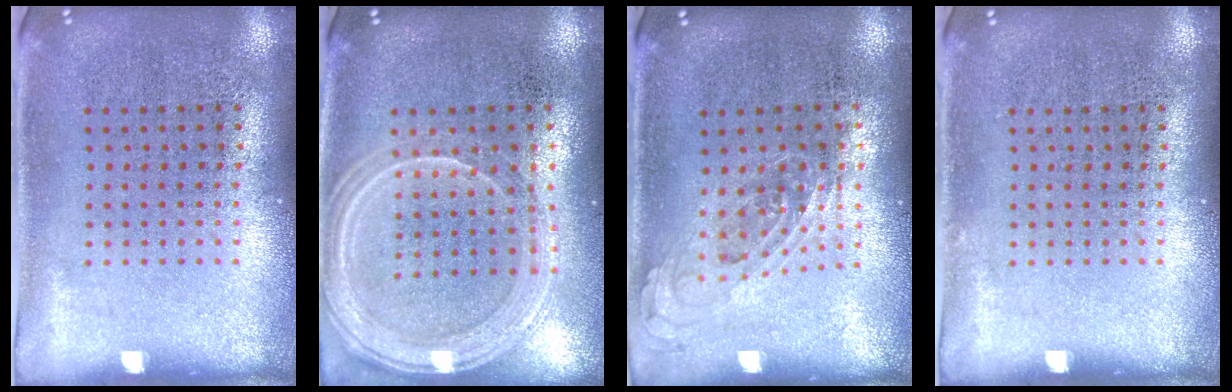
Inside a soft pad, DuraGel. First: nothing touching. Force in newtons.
{"total": 1.4, "press": 1.3, "slide": 0.2}
{"total": 0.8, "press": 0.7, "slide": 0.4}
{"total": 0.0}